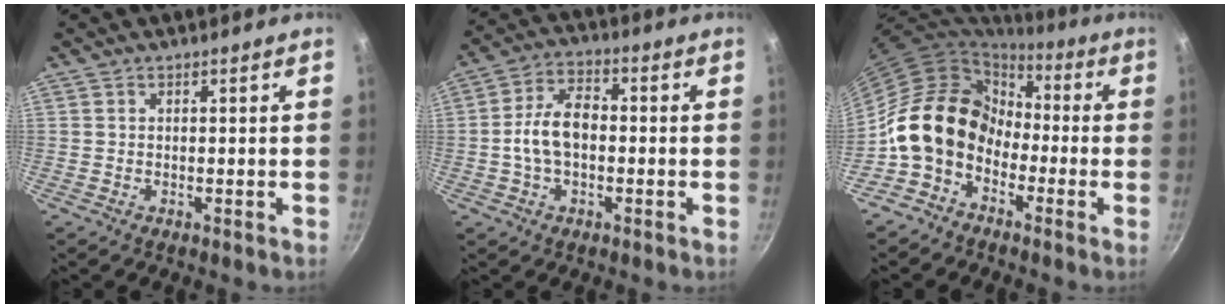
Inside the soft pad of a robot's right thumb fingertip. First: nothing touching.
{"total": 9.1, "force": [-0.9, 5.6, 7.1], "torque": [-0.117, 0.031, -0.024]}
{"total": 13.7, "force": [-2.6, 11.0, 7.7], "torque": [-0.093, 0.042, -0.063]}